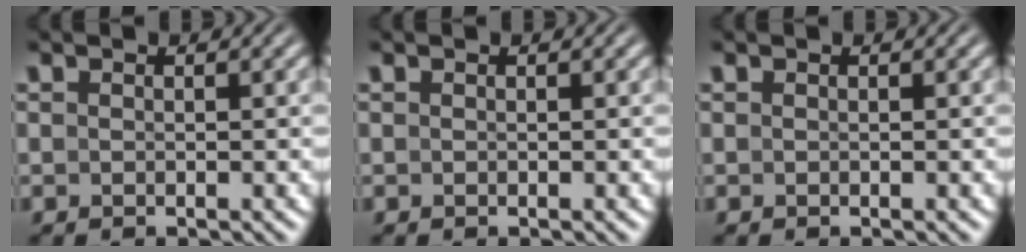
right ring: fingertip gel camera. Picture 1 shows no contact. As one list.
[{"total": 0.0}, {"total": 0.0}]